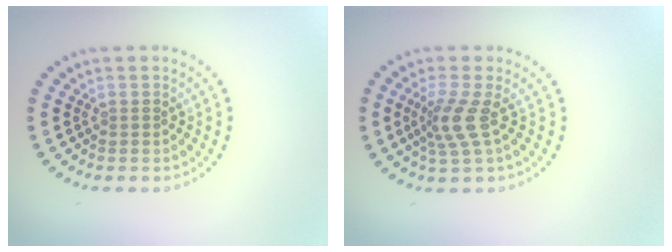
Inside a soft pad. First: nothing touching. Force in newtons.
{"total": 2.8, "press": 2.0, "slide": 1.9}